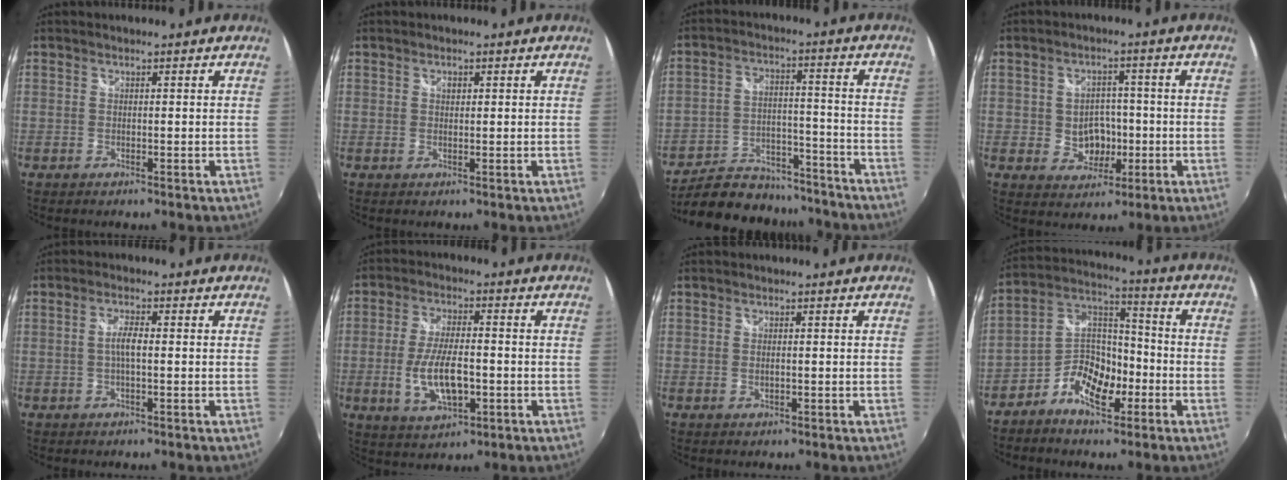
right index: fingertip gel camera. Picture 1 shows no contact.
{"total": 0.9, "force": [0.3, 0.7, 0.5], "torque": [-0.008, 0.002, 0.004]}
{"total": 19.1, "force": [-16.5, 7.7, 6.0], "torque": [-0.136, 0.022, -0.226]}
{"total": 6.0, "force": [-1.1, 5.1, 3.0], "torque": [-0.059, 0.010, -0.004]}
{"total": 2.7, "force": [-0.2, 0.5, 2.7], "torque": [-0.051, 0.002, -0.004]}
{"total": 10.2, "force": [-2.3, 4.2, 9.0], "torque": [-0.178, -0.008, -0.036]}
{"total": 0.8, "force": [-0.1, 0.5, 0.6], "torque": [-0.012, -0.001, -0.002]}
{"total": 10.7, "force": [-5.0, 6.2, 7.1], "torque": [-0.150, 0.023, -0.095]}